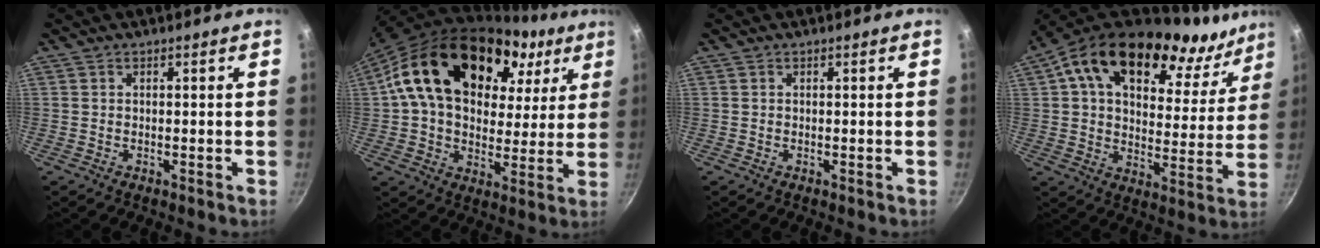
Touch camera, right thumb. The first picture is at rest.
{"total": 26.7, "force": [9.6, 17.6, 17.6], "torque": [-0.287, 0.006, 0.151]}
{"total": 0.0}
{"total": 28.2, "force": [16.7, 14.9, 17.2], "torque": [-0.253, -0.014, 0.267]}